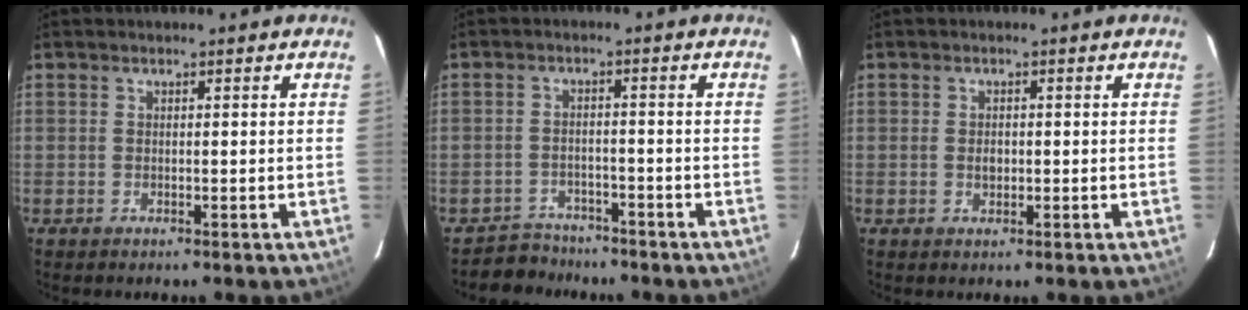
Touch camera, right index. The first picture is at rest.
{"total": 4.9, "force": [-4.1, 2.6, -0.3], "torque": [-0.008, 0.015, -0.067]}
{"total": 1.6, "force": [-0.2, 1.2, 1.0], "torque": [-0.016, 0.004, -0.003]}